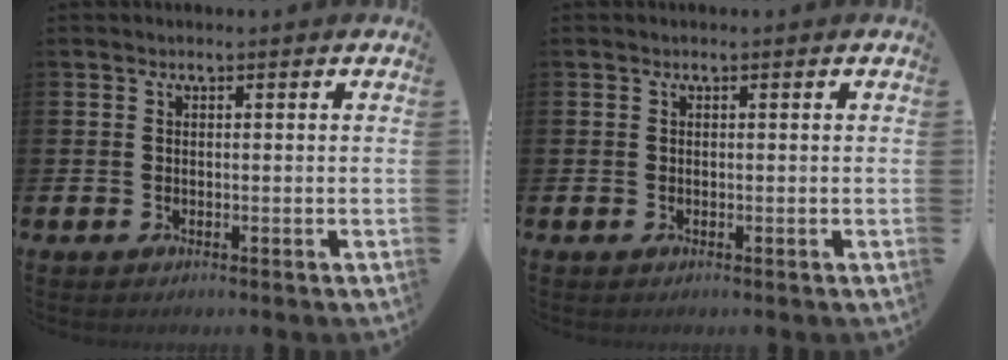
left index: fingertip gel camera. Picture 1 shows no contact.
{"total": 0.0}